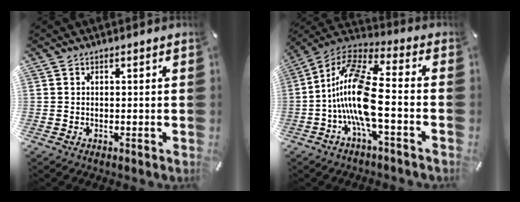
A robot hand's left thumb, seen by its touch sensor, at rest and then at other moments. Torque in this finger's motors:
{"motor_torque": [-0.25, 2.48, 1.28, -0.55, 0.49]}